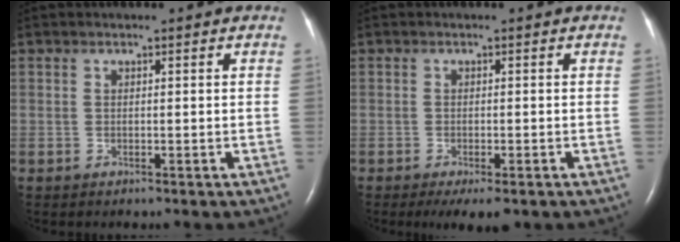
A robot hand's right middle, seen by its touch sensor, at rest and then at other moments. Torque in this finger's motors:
{"motor_torque": [0.57, -0.52, 0.04, 0.02]}